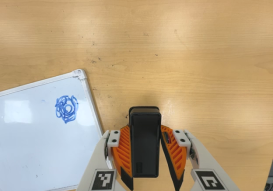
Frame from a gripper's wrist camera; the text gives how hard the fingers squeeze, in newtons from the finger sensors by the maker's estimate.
{"total": 3.7, "left": 2.8, "right": 4.6}